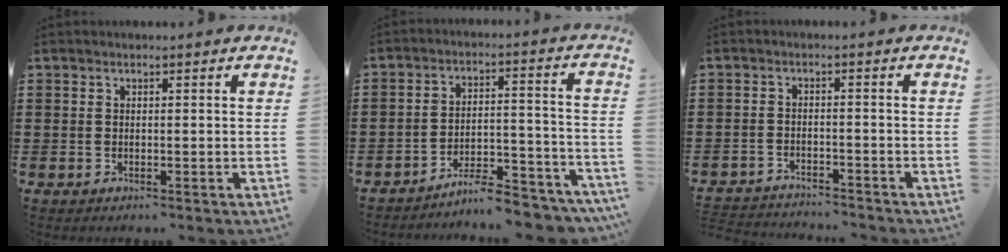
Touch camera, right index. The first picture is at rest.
{"total": 7.1, "force": [-6.6, 0.8, 2.6], "torque": [-0.035, 0.014, -0.125]}
{"total": 2.6, "force": [-2.6, 0.1, -0.2], "torque": [-0.003, 0.002, -0.057]}